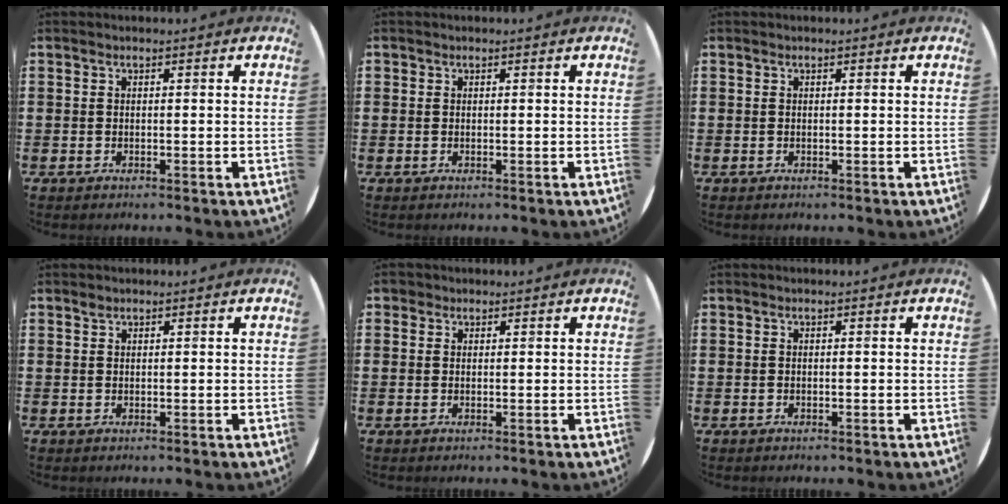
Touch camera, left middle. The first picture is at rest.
{"total": 0.0}
{"total": 0.0}
{"total": 0.6, "force": [0.5, 0.2, 0.0], "torque": [0.008, -0.001, 0.009]}
{"total": 1.0, "force": [0.7, 0.7, 0.0], "torque": [0.007, 0.003, 0.012]}
{"total": 0.0}